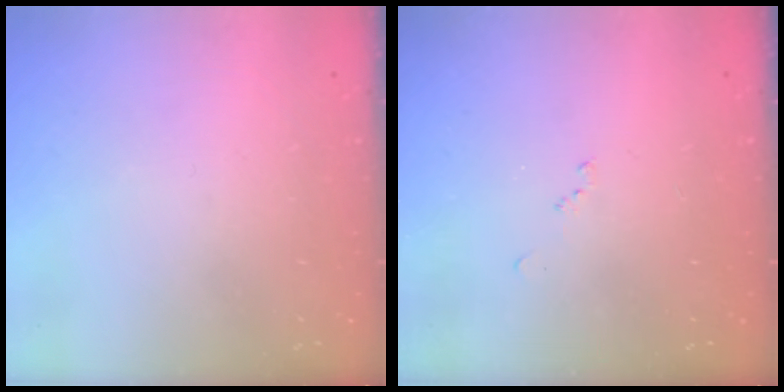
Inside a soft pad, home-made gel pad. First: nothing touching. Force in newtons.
{"total": 8.0, "press": 7.9, "slide": 1.0}